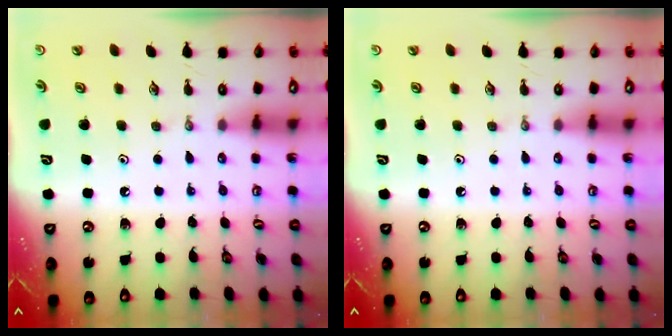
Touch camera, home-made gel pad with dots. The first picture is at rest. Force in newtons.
{"total": 0.0}